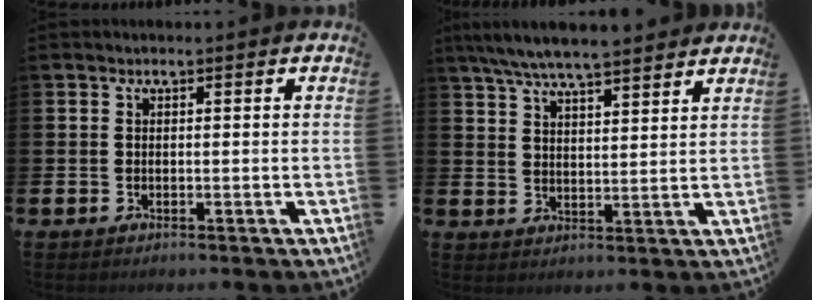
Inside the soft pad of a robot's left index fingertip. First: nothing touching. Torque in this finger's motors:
{"motor_torque": [0.30, -1.14, 1.05, 0.21]}